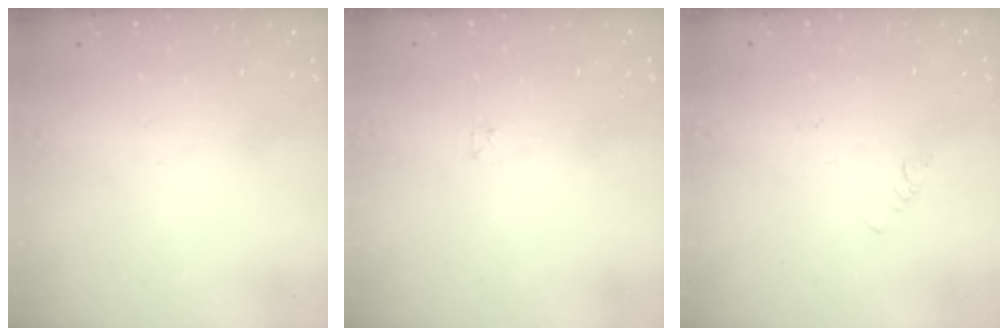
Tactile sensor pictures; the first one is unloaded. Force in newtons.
{"total": 1.2, "press": 1.2, "slide": 0.2}
{"total": 1.9, "press": 1.9, "slide": 0.4}